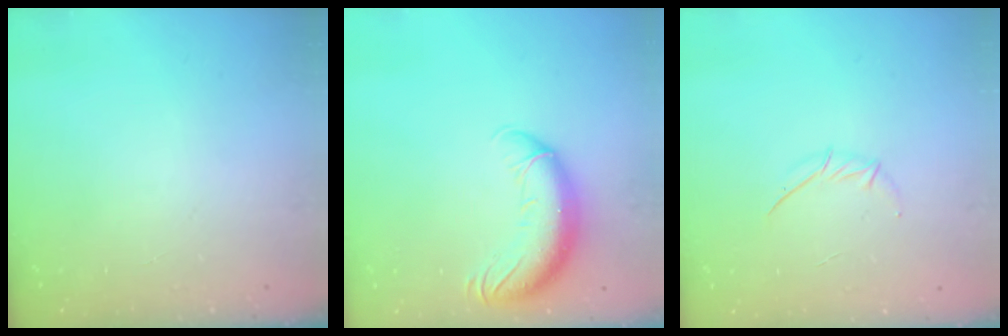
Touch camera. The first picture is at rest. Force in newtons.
{"total": 13.4, "press": 13.0, "slide": 3.2}
{"total": 4.0, "press": 4.0, "slide": 0.7}